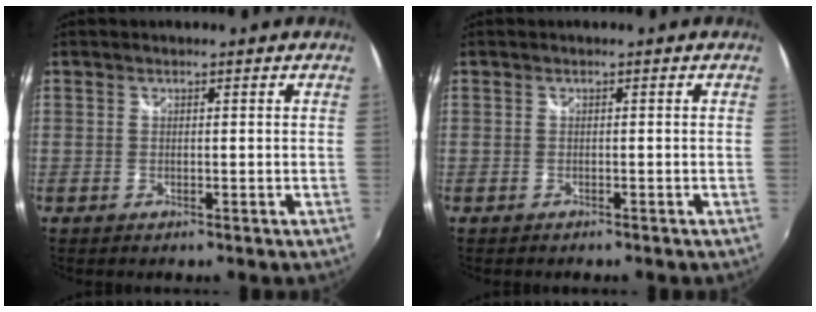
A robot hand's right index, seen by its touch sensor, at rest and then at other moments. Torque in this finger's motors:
{"motor_torque": [0.02, -0.01, 0.02, 0.01]}